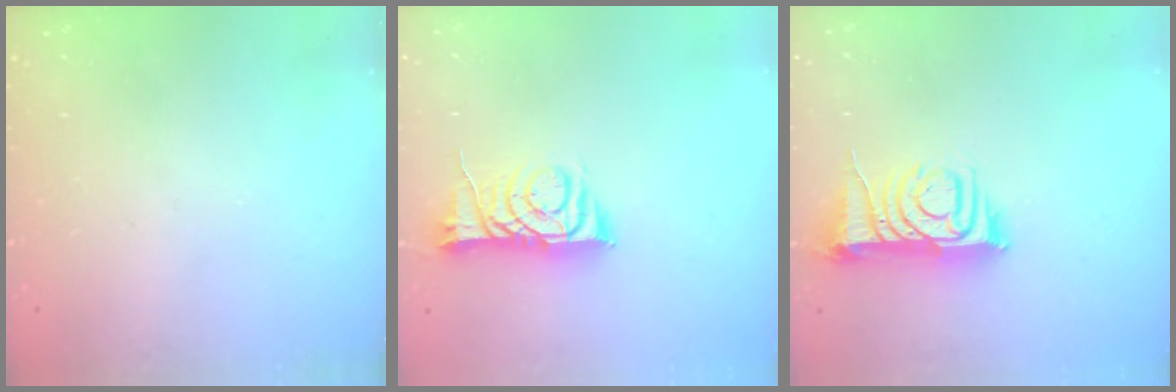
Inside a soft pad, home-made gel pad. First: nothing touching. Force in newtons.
{"total": 8.3, "press": 8.3, "slide": 0.6}
{"total": 9.4, "press": 9.4, "slide": 1.1}